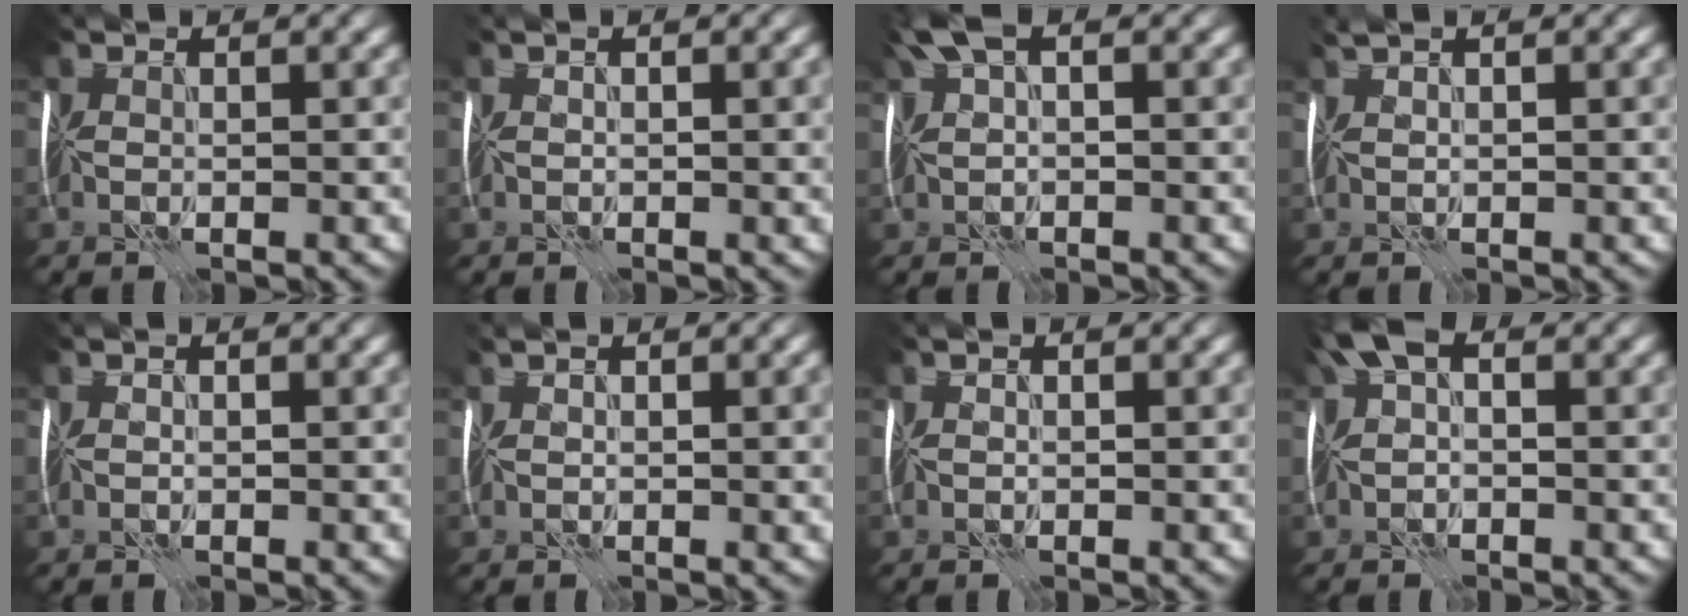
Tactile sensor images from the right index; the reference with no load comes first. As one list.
[{"total": 4.5, "force": [0.9, 2.1, 3.8], "torque": [-0.027, 0.020, 0.000]}, {"total": 4.1, "force": [1.1, 1.9, 3.5], "torque": [-0.082, 0.007, 0.030]}, {"total": 3.6, "force": [1.6, 1.4, 2.8], "torque": [-0.034, 0.022, 0.016]}, {"total": 0.9, "force": [0.1, 0.5, 0.7], "torque": [0.000, 0.012, -0.006]}, {"total": 5.5, "force": [1.5, 2.4, 4.7], "torque": [-0.054, 0.023, 0.016]}, {"total": 1.3, "force": [0.3, 0.7, 1.1], "torque": [-0.003, 0.013, -0.005]}, {"total": 3.3, "force": [0.2, 1.9, 2.7], "torque": [-0.057, 0.005, 0.007]}]